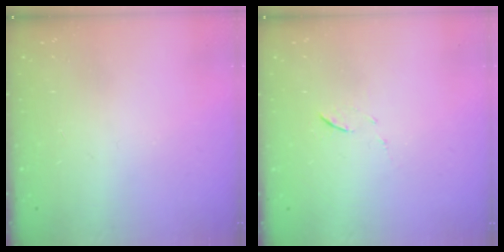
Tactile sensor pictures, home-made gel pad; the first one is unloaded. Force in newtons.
{"total": 5.5, "press": 5.4, "slide": 0.7}